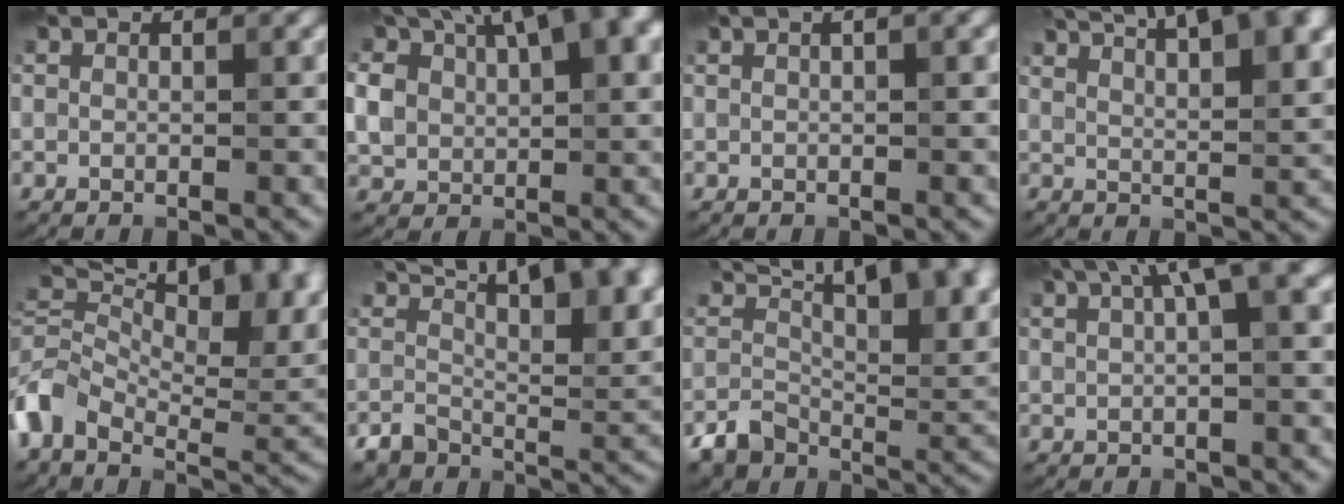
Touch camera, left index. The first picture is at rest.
{"total": 12.6, "force": [5.0, 7.2, 9.0], "torque": [-0.181, 0.017, 0.095]}
{"total": 1.7, "force": [0.8, 0.5, 1.4], "torque": [-0.018, 0.002, 0.006]}
{"total": 11.9, "force": [8.0, 3.7, 8.1], "torque": [-0.099, 0.035, 0.096]}
{"total": 14.9, "force": [3.8, 8.1, 11.9], "torque": [-0.235, 0.013, 0.076]}
{"total": 12.1, "force": [6.6, 5.3, 8.7], "torque": [-0.125, 0.010, 0.112]}
{"total": 11.2, "force": [4.9, 5.8, 8.3], "torque": [-0.134, -0.002, 0.090]}
{"total": 5.7, "force": [2.7, 1.2, 4.9], "torque": [-0.064, 0.019, 0.044]}